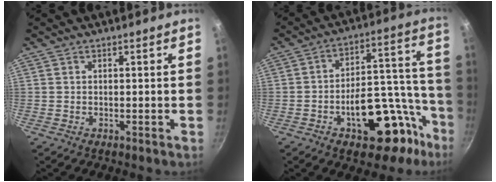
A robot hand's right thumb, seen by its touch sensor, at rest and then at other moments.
{"total": 22.2, "force": [-9.4, 11.7, 16.4], "torque": [-0.167, 0.068, -0.121]}